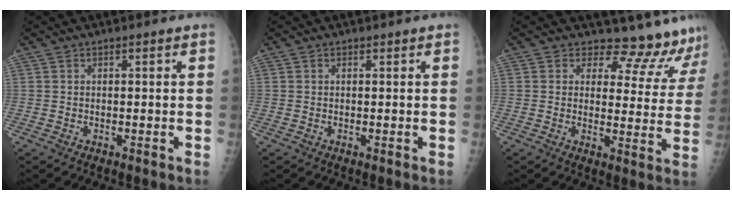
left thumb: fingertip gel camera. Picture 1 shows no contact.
{"total": 0.0}
{"total": 11.7, "force": [11.2, 3.3, 0.3], "torque": [0.040, -0.105, 0.112]}